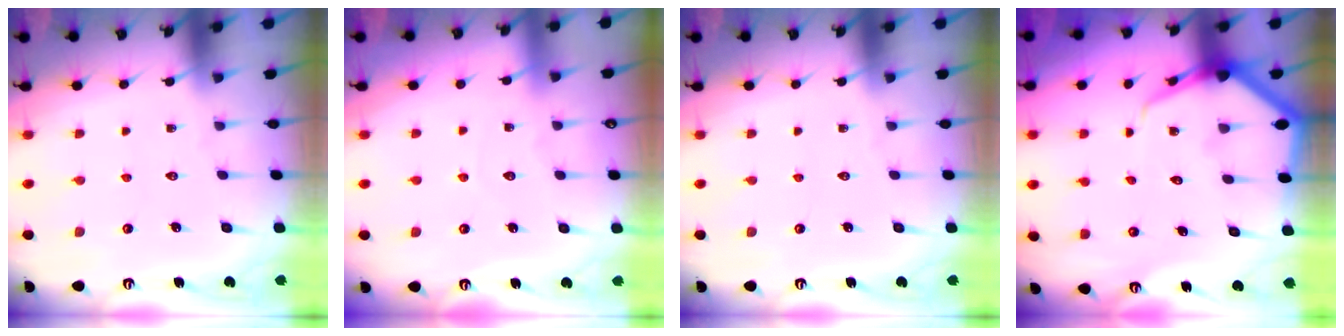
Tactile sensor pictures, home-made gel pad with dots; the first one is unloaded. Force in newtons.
{"total": 2.8, "press": 2.8, "slide": 0.4}
{"total": 0.0}
{"total": 6.9, "press": 6.8, "slide": 0.7}